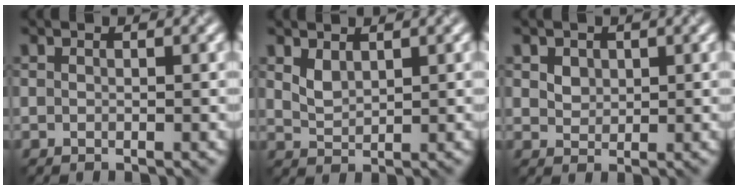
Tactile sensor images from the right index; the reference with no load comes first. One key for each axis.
{"total": 1.7, "fx": 1.1, "fy": 0.9, "fz": 0.9, "tx": -0.021, "ty": -0.003, "tz": 0.029}
{"total": 2.3, "fx": 1.1, "fy": 1.7, "fz": 1.0, "tx": -0.024, "ty": 0.007, "tz": 0.025}